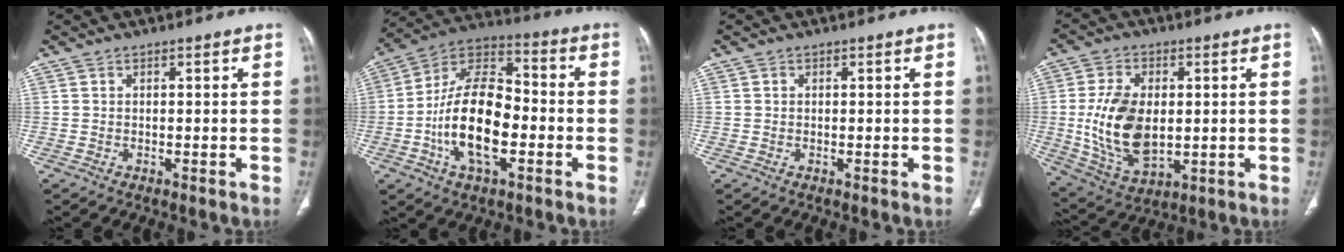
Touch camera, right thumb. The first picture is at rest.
{"total": 18.5, "force": [-4.0, 9.5, 15.3], "torque": [-0.265, 0.033, -0.075]}
{"total": 0.0}
{"total": 14.3, "force": [0.0, 8.7, 11.3], "torque": [-0.207, -0.009, 0.014]}